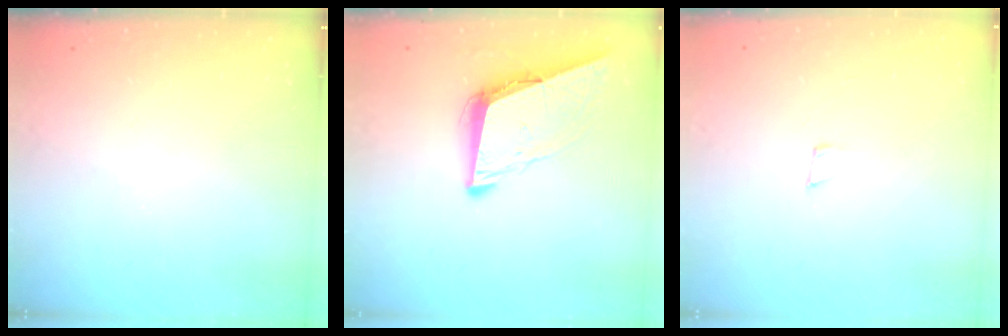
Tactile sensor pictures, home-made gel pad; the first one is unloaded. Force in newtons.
{"total": 9.0, "press": 8.2, "slide": 3.7}
{"total": 5.0, "press": 4.2, "slide": 2.8}